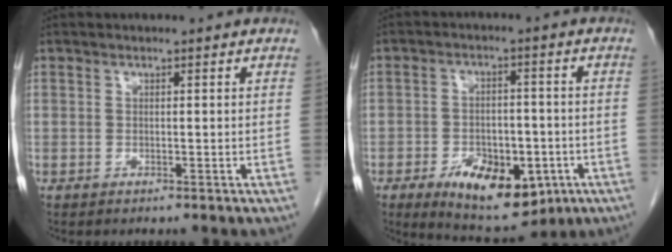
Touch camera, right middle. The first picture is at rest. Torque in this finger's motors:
{"motor_torque": [1.04, -0.95, 0.21, 0.09]}